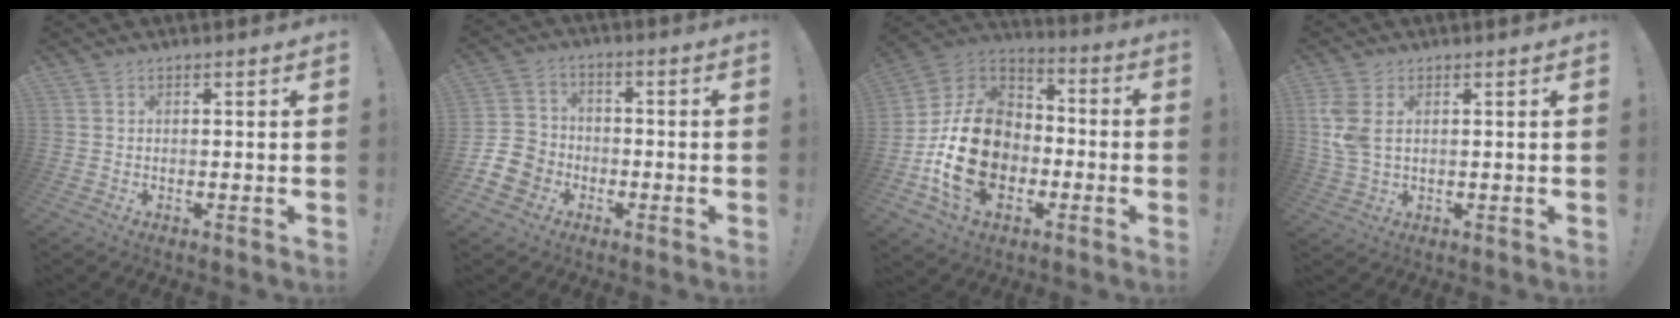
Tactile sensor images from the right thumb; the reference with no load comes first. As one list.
[{"total": 9.8, "force": [-4.4, 8.1, 3.2], "torque": [-0.065, 0.037, -0.079]}, {"total": 22.6, "force": [-4.7, 16.7, 14.5], "torque": [-0.262, 0.036, -0.062]}, {"total": 6.4, "force": [1.8, 3.7, 4.9], "torque": [-0.111, -0.002, 0.035]}]